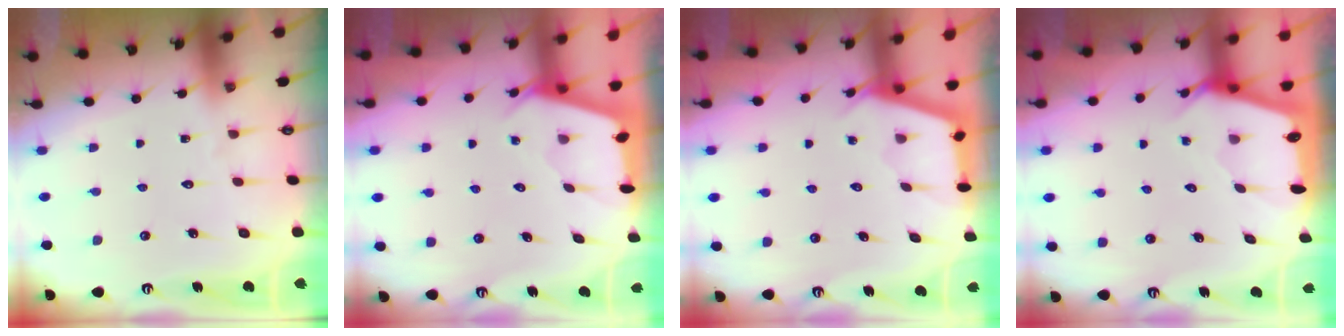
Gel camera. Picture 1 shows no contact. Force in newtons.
{"total": 2.5, "press": 2.5, "slide": 0.3}
{"total": 2.8, "press": 2.8, "slide": 0.4}
{"total": 2.4, "press": 2.4, "slide": 0.3}